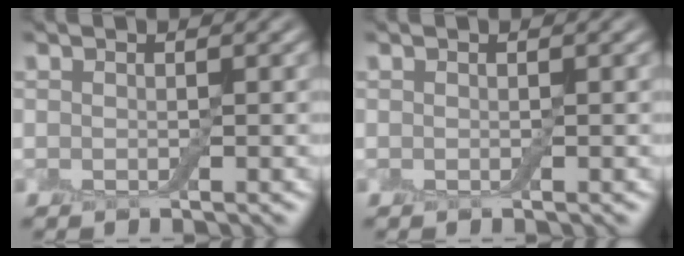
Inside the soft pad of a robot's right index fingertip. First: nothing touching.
{"total": 0.0}